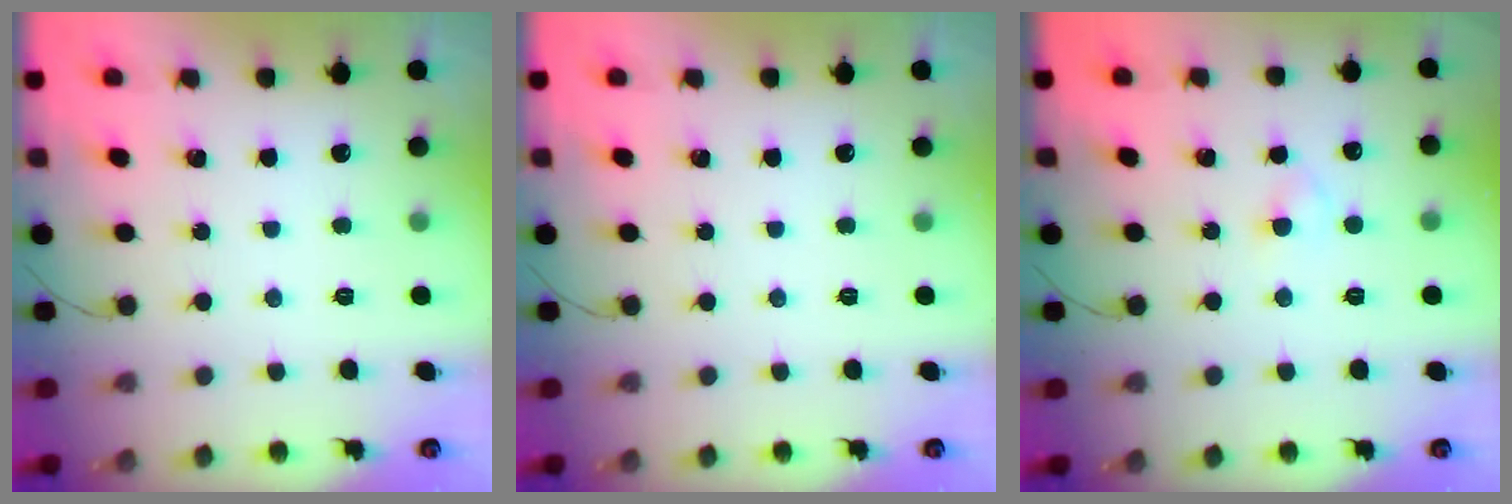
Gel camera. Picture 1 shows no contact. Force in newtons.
{"total": 0.0}
{"total": 2.1, "press": 1.9, "slide": 0.9}